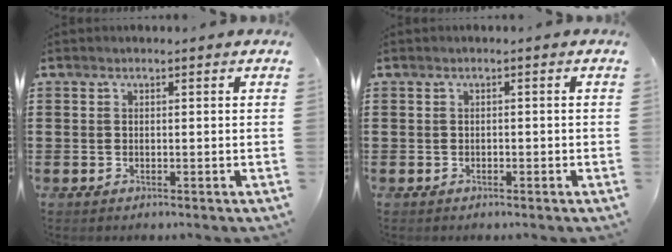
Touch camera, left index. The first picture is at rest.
{"total": 0.7, "force": [-0.5, 0.3, 0.2], "torque": [-0.008, -0.001, -0.011]}